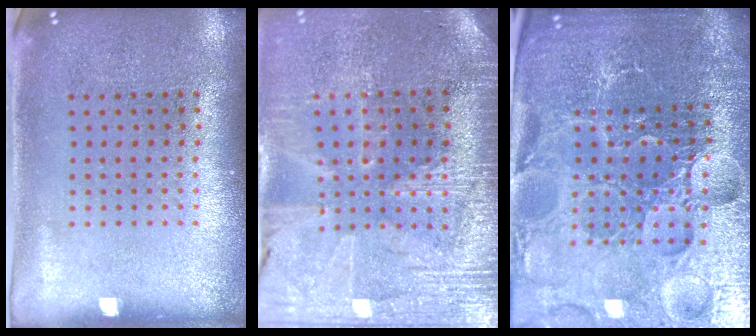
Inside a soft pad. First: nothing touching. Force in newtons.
{"total": 3.5, "press": 3.3, "slide": 1.2}
{"total": 5.5, "press": 5.1, "slide": 1.9}